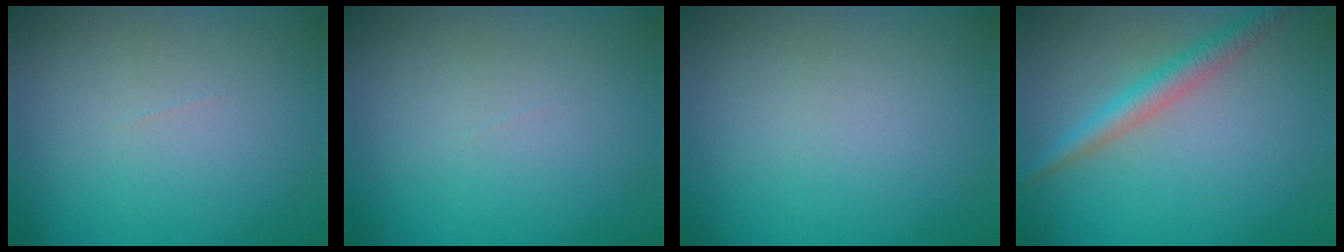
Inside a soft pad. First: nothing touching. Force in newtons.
{"total": 0.0}
{"total": 0.0}
{"total": 2.7, "press": 2.7, "slide": 0.0}